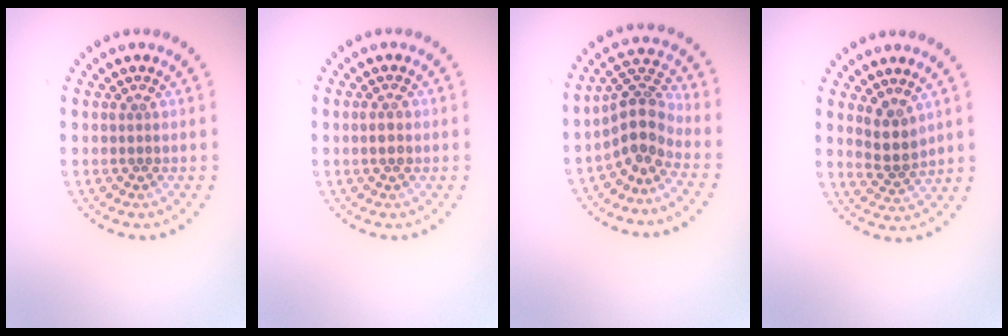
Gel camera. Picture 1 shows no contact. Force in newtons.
{"total": 1.0, "press": 1.0, "slide": 0.1}
{"total": 3.8, "press": 2.9, "slide": 2.5}
{"total": 2.6, "press": 2.1, "slide": 1.5}